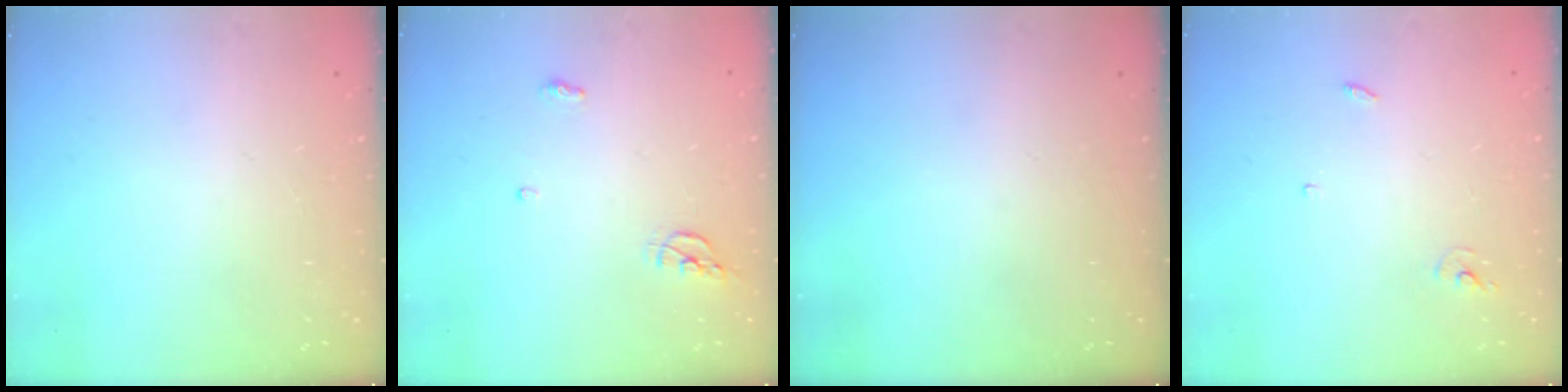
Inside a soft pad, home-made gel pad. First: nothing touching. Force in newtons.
{"total": 7.2, "press": 5.3, "slide": 4.9}
{"total": 0.0}
{"total": 2.4, "press": 2.4, "slide": 0.1}